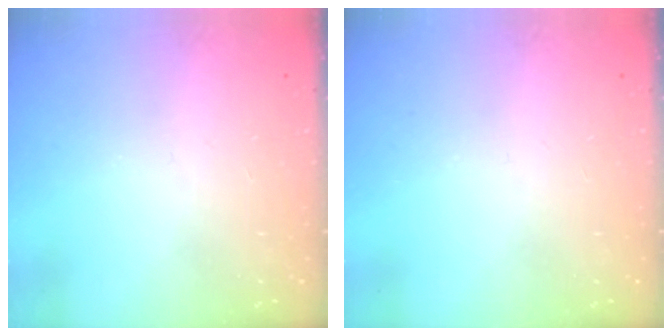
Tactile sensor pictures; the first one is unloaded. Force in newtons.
{"total": 0.0}